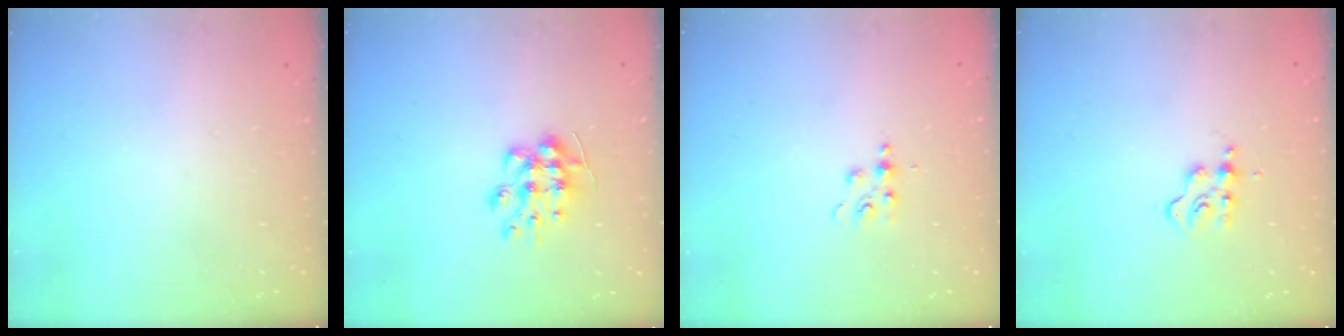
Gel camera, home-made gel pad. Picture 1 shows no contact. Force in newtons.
{"total": 8.9, "press": 8.9, "slide": 0.6}
{"total": 4.1, "press": 4.1, "slide": 0.5}
{"total": 6.7, "press": 6.7, "slide": 0.6}